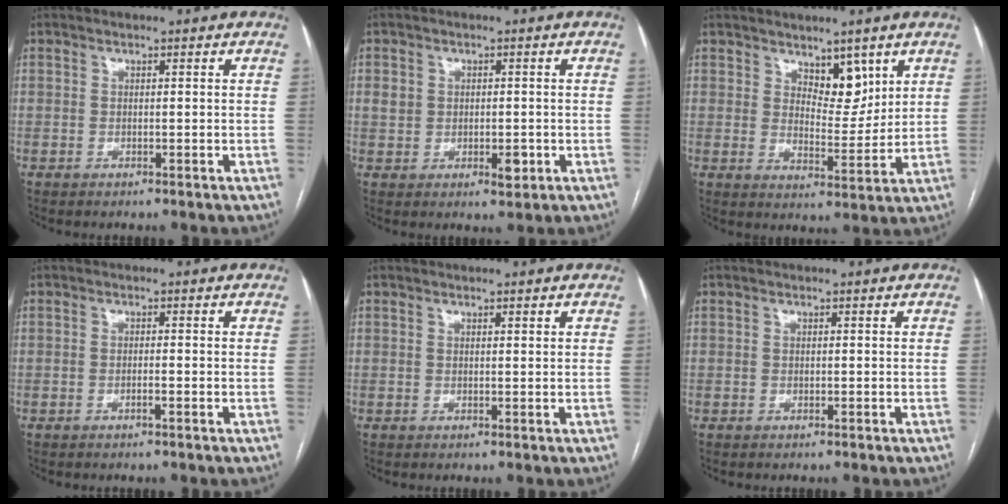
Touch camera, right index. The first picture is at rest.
{"total": 4.2, "force": [-0.3, 2.9, 3.0], "torque": [-0.046, 0.008, 0.005]}
{"total": 5.9, "force": [3.7, 2.8, 3.6], "torque": [-0.049, -0.008, 0.063]}
{"total": 1.0, "force": [-0.5, 0.0, 0.9], "torque": [-0.018, 0.001, -0.008]}
{"total": 0.5, "force": [0.4, 0.1, 0.4], "torque": [-0.007, 0.000, 0.004]}
{"total": 0.0}